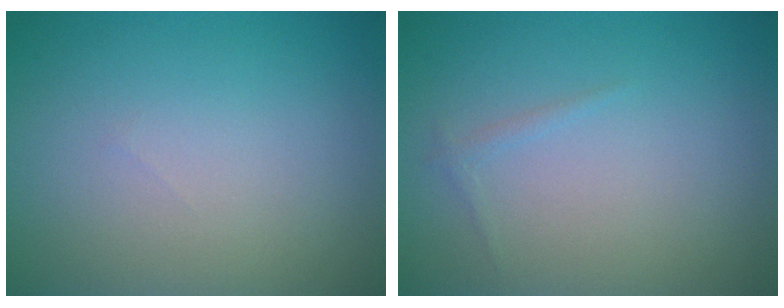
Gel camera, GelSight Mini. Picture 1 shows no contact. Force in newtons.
{"total": 0.6, "press": 0.6, "slide": 0.0}